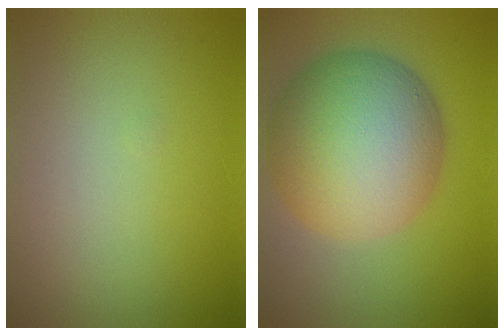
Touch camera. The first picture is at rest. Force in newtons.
{"total": 12.6, "press": 12.5, "slide": 0.4}